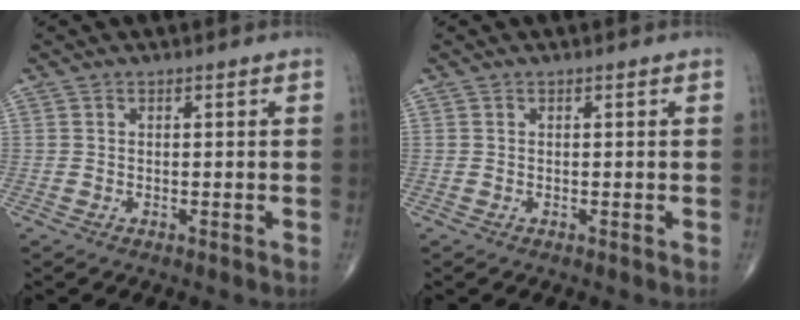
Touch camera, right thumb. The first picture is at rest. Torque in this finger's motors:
{"motor_torque": [0.00, 0.00, 0.00, 0.00, 0.00]}